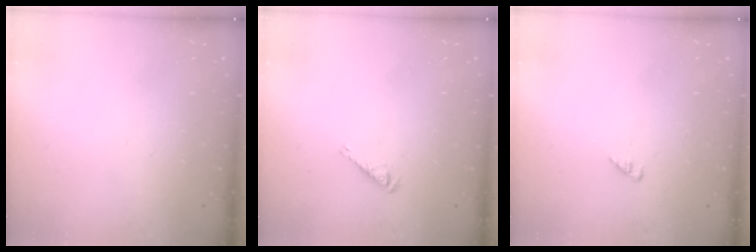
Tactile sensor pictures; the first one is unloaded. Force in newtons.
{"total": 3.9, "press": 3.9, "slide": 0.1}
{"total": 2.1, "press": 2.1, "slide": 0.3}